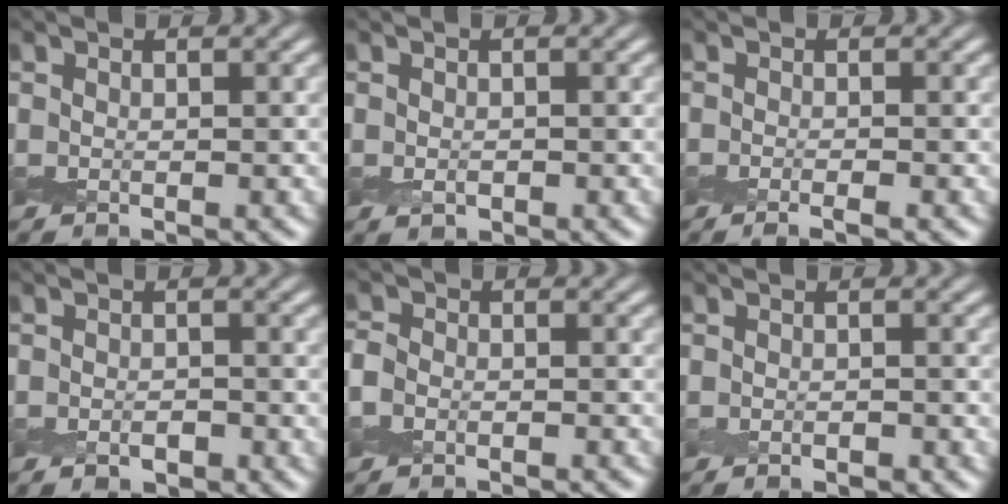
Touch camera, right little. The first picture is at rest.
{"total": 1.0, "force": [-0.2, 0.7, 0.7], "torque": [-0.010, -0.002, -0.004]}
{"total": 1.5, "force": [-0.7, 0.4, 1.3], "torque": [-0.013, -0.001, -0.016]}
{"total": 1.6, "force": [-0.9, 0.9, 0.9], "torque": [-0.015, -0.001, -0.016]}
{"total": 2.5, "force": [-1.7, 1.6, 0.9], "torque": [-0.016, 0.001, -0.043]}
{"total": 1.0, "force": [-0.6, 0.4, 0.6], "torque": [-0.010, 0.000, -0.010]}